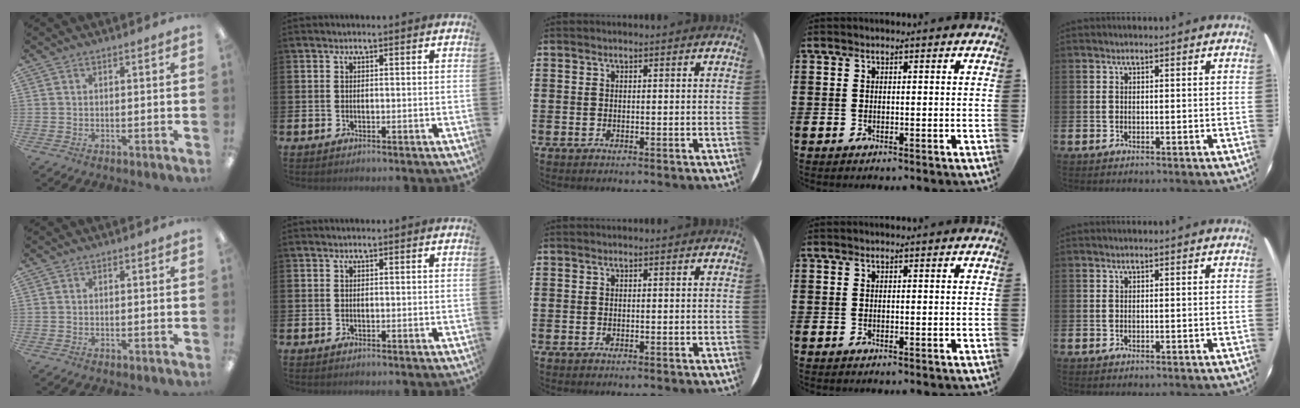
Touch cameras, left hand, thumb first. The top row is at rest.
{}